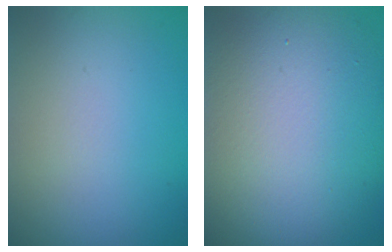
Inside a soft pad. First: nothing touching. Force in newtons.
{"total": 12.9, "press": 12.9, "slide": 0.8}